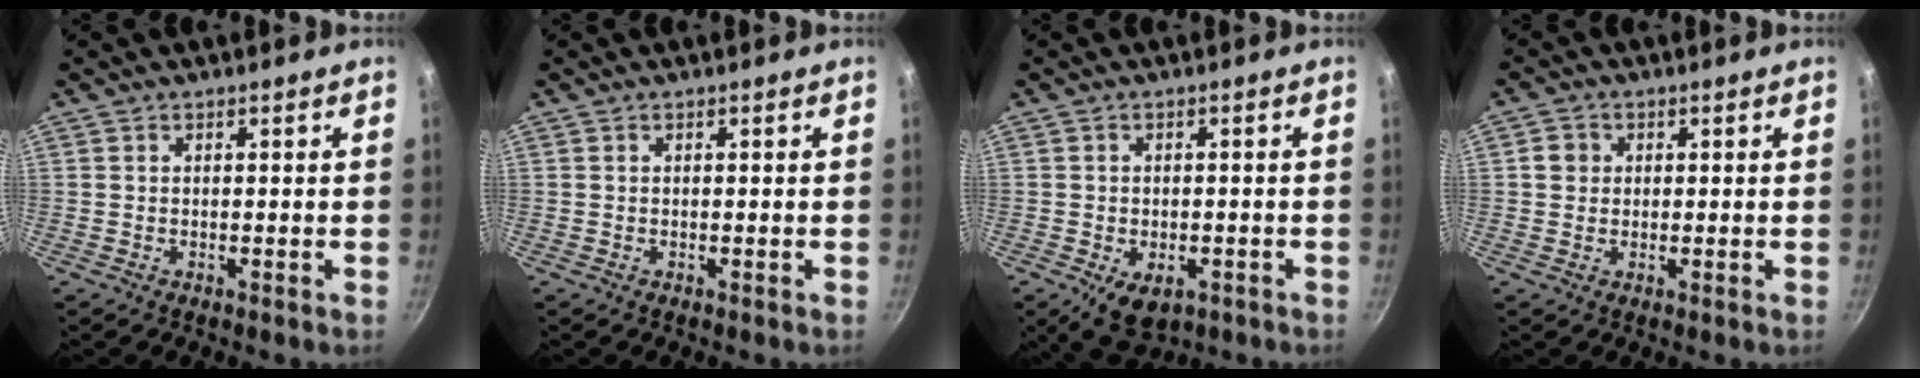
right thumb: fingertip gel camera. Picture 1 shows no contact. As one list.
[{"total": 0.0}, {"total": 6.9, "force": [-2.7, 4.4, 4.5], "torque": [-0.052, 0.001, -0.028]}, {"total": 4.2, "force": [0.5, 3.9, 1.5], "torque": [-0.004, 0.006, -0.002]}]